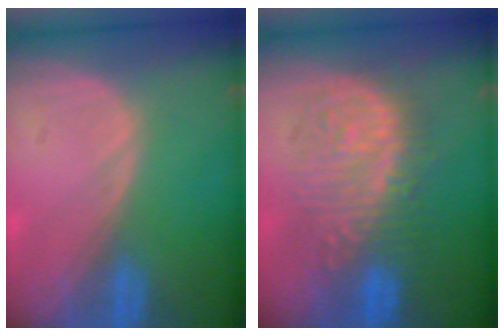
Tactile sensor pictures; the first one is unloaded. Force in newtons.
{"total": 9.2, "press": 9.2, "slide": 0.0}